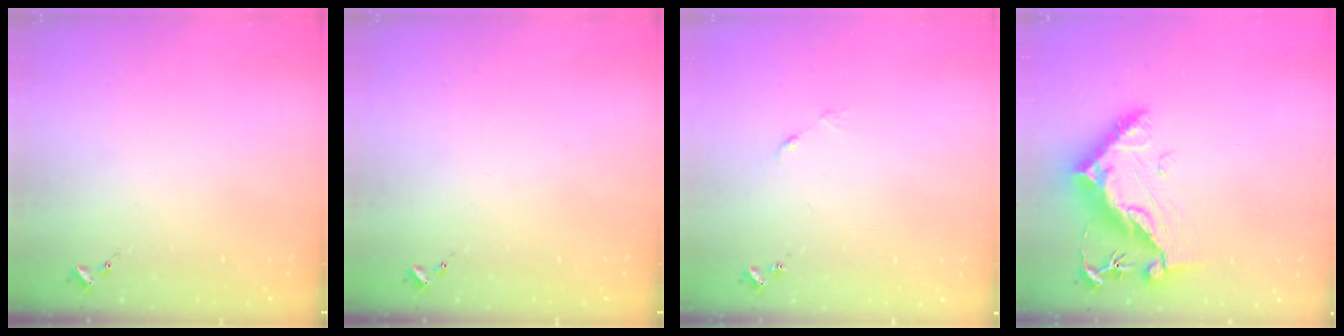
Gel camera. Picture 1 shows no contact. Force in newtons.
{"total": 0.0}
{"total": 4.6, "press": 4.6, "slide": 0.4}
{"total": 13.5, "press": 13.4, "slide": 1.3}